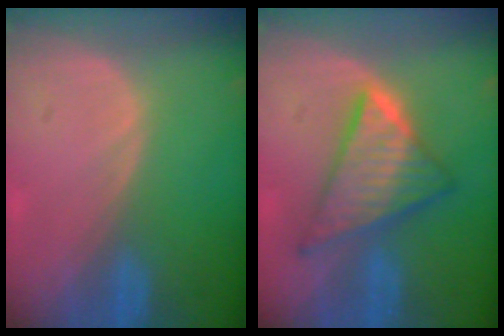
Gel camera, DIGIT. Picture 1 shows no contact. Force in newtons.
{"total": 9.0, "press": 9.0, "slide": 0.7}